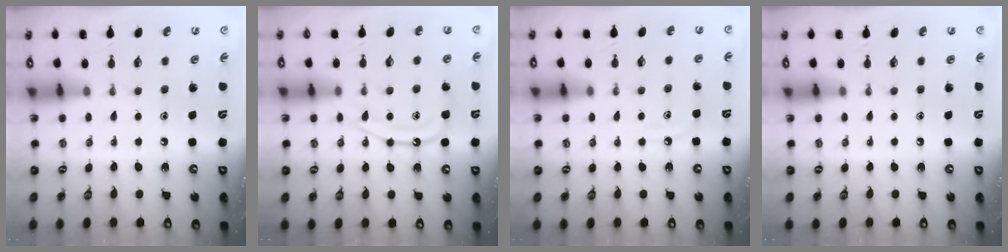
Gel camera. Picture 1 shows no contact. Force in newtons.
{"total": 13.1, "press": 13.0, "slide": 1.3}
{"total": 5.8, "press": 5.8, "slide": 0.3}
{"total": 0.0}